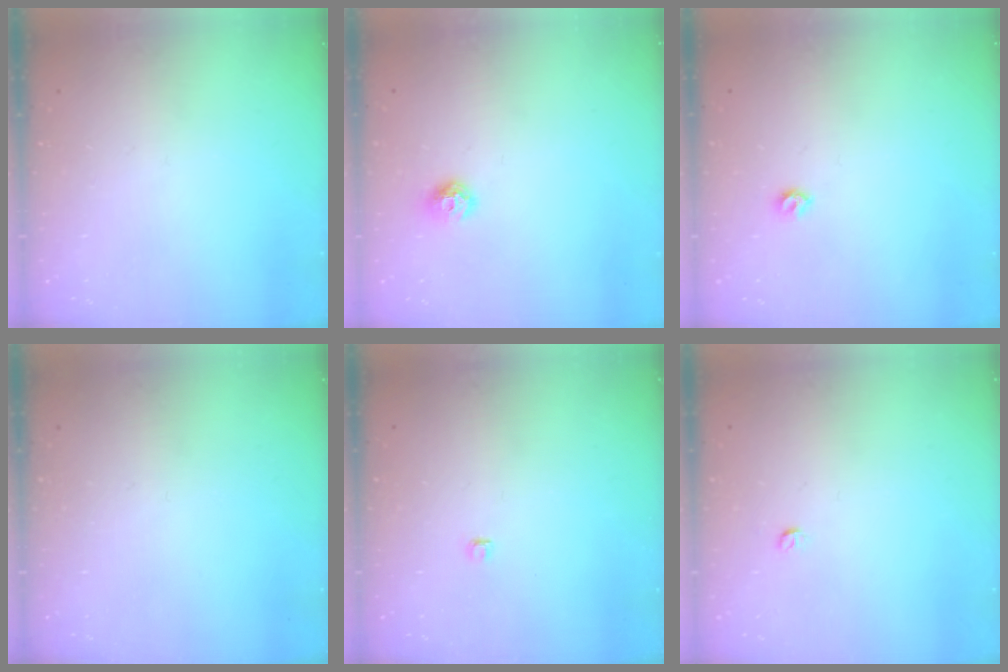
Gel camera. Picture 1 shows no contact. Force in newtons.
{"total": 7.0, "press": 6.9, "slide": 0.9}
{"total": 4.9, "press": 4.8, "slide": 0.8}
{"total": 0.0}
{"total": 2.8, "press": 2.7, "slide": 0.3}
{"total": 3.2, "press": 3.2, "slide": 0.4}